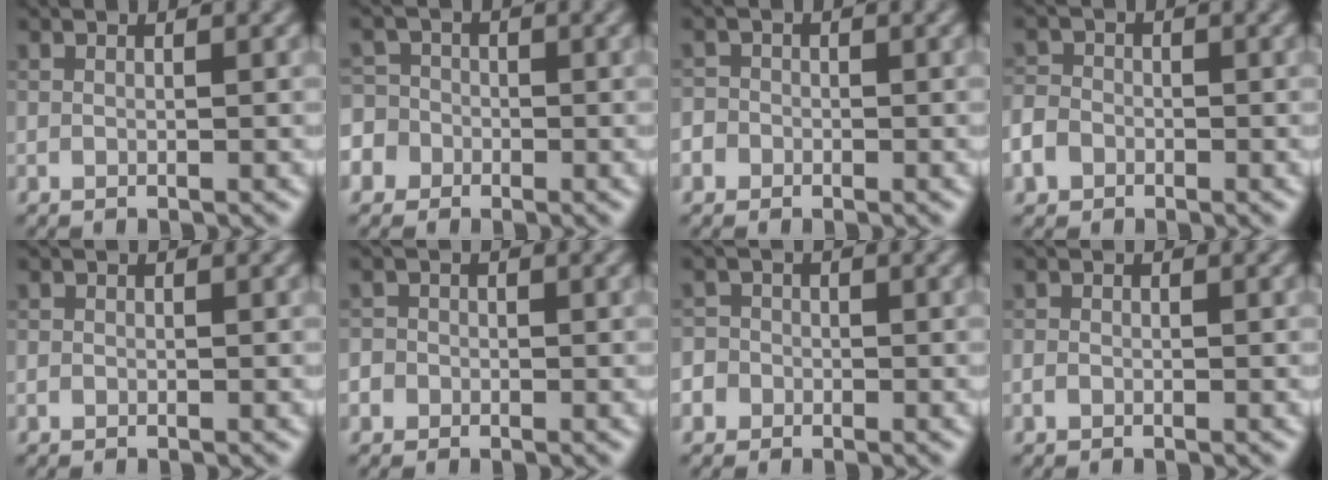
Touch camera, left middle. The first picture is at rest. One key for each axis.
{"total": 6.6, "fx": -3.6, "fy": 5.4, "fz": 1.2, "tx": -0.039, "ty": 0.001, "tz": -0.083}
{"total": 2.3, "fx": -1.4, "fy": 1.9, "fz": 0.2, "tx": 0.004, "ty": 0.010, "tz": -0.032}
{"total": 2.9, "fx": -1.7, "fy": 2.1, "fz": 0.8, "tx": -0.018, "ty": -0.002, "tz": -0.029}
{"total": 0.6, "fx": -0.5, "fy": 0.0, "fz": -0.3, "tx": -0.002, "ty": -0.001, "tz": -0.003}
{"total": 1.9, "fx": -1.1, "fy": 1.5, "fz": 0.1, "tx": 0.002, "ty": 0.010, "tz": -0.021}
{"total": 3.5, "fx": -1.9, "fy": 2.9, "fz": 0.4, "tx": 0.006, "ty": 0.008, "tz": -0.050}
{"total": 0.7, "fx": -0.7, "fy": 0.2, "fz": -0.1, "tx": -0.004, "ty": -0.001, "tz": -0.008}